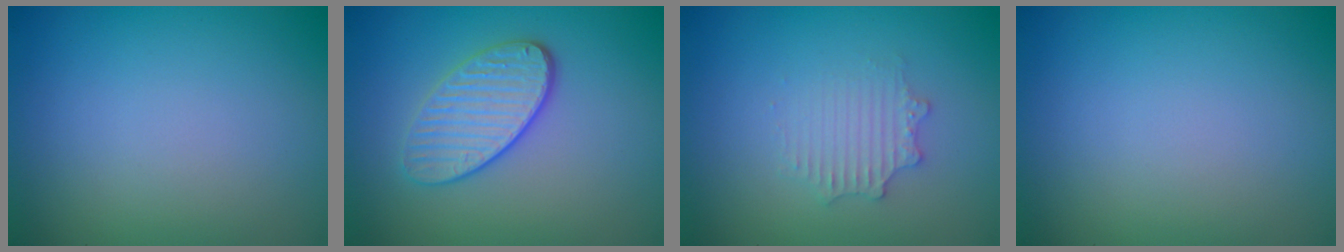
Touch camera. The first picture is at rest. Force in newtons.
{"total": 3.7, "press": 3.2, "slide": 1.7}
{"total": 2.2, "press": 2.2, "slide": 0.4}
{"total": 0.0}